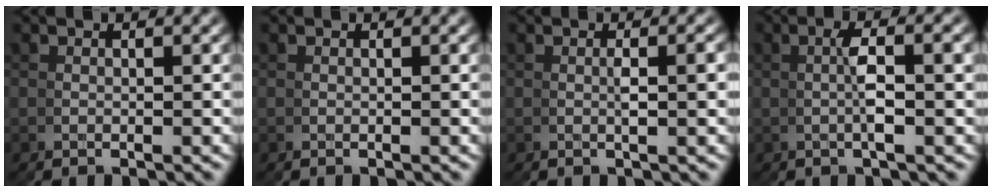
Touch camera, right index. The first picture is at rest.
{"total": 0.0}
{"total": 1.6, "force": [0.0, -0.6, 1.5], "torque": [-0.024, 0.009, 0.000]}
{"total": 2.7, "force": [0.2, -0.6, 2.6], "torque": [-0.042, 0.015, 0.000]}